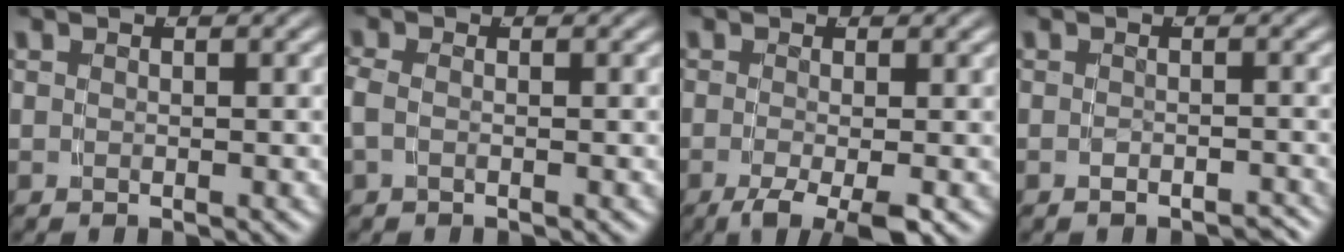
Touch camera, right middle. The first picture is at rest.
{"total": 1.3, "force": [-0.3, 0.6, 1.1], "torque": [-0.034, -0.009, -0.002]}
{"total": 6.7, "force": [-4.7, 2.1, 4.3], "torque": [-0.084, -0.040, -0.052]}
{"total": 1.8, "force": [-1.8, -0.1, 0.4], "torque": [-0.009, -0.005, -0.023]}